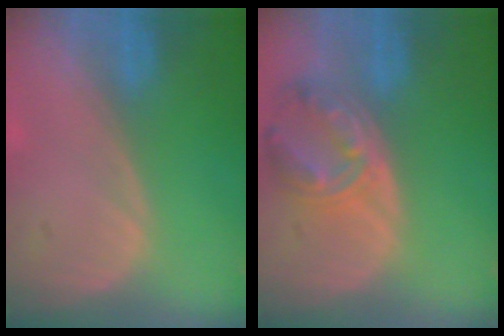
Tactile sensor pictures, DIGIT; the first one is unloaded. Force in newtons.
{"total": 8.0, "press": 7.0, "slide": 3.9}